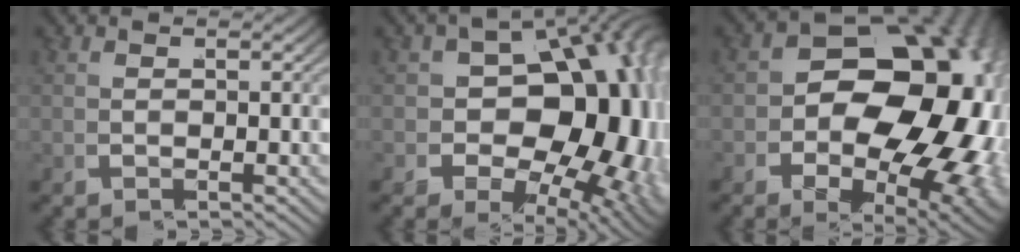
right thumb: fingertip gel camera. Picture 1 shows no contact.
{"total": 18.5, "force": [-0.5, 12.9, 13.2], "torque": [-0.212, -0.046, 0.012]}
{"total": 21.7, "force": [-0.1, 14.3, 16.4], "torque": [-0.233, -0.046, 0.017]}